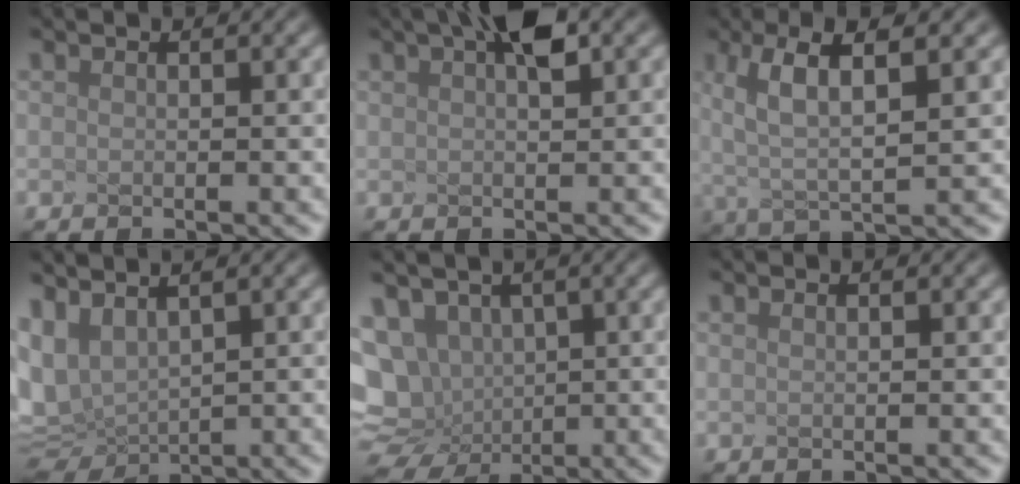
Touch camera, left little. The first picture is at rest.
{"total": 2.1, "force": [0.8, -0.3, 1.9], "torque": [-0.050, 0.008, 0.043]}
{"total": 4.1, "force": [0.9, 0.5, 3.9], "torque": [-0.113, 0.001, 0.053]}
{"total": 5.2, "force": [0.6, 2.8, 4.4], "torque": [-0.127, -0.002, 0.078]}
{"total": 7.6, "force": [-0.6, 6.5, 3.9], "torque": [-0.111, 0.002, 0.047]}
{"total": 0.6, "force": [0.3, 0.3, 0.5], "torque": [-0.002, 0.010, -0.001]}